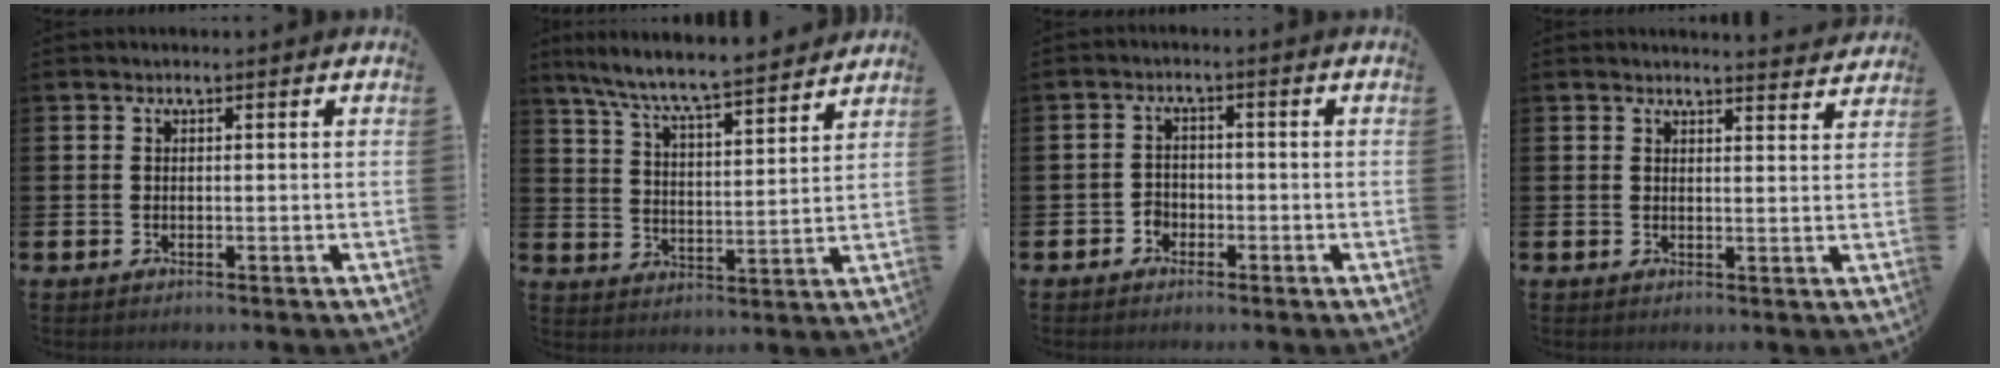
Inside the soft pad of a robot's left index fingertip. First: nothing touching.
{"total": 8.0, "force": [7.6, 0.2, 2.5], "torque": [-0.077, -0.059, 0.131]}
{"total": 2.1, "force": [-1.4, 1.5, 0.2], "torque": [-0.009, 0.004, -0.032]}
{"total": 3.0, "force": [3.0, 0.0, 0.0], "torque": [0.017, -0.027, 0.049]}